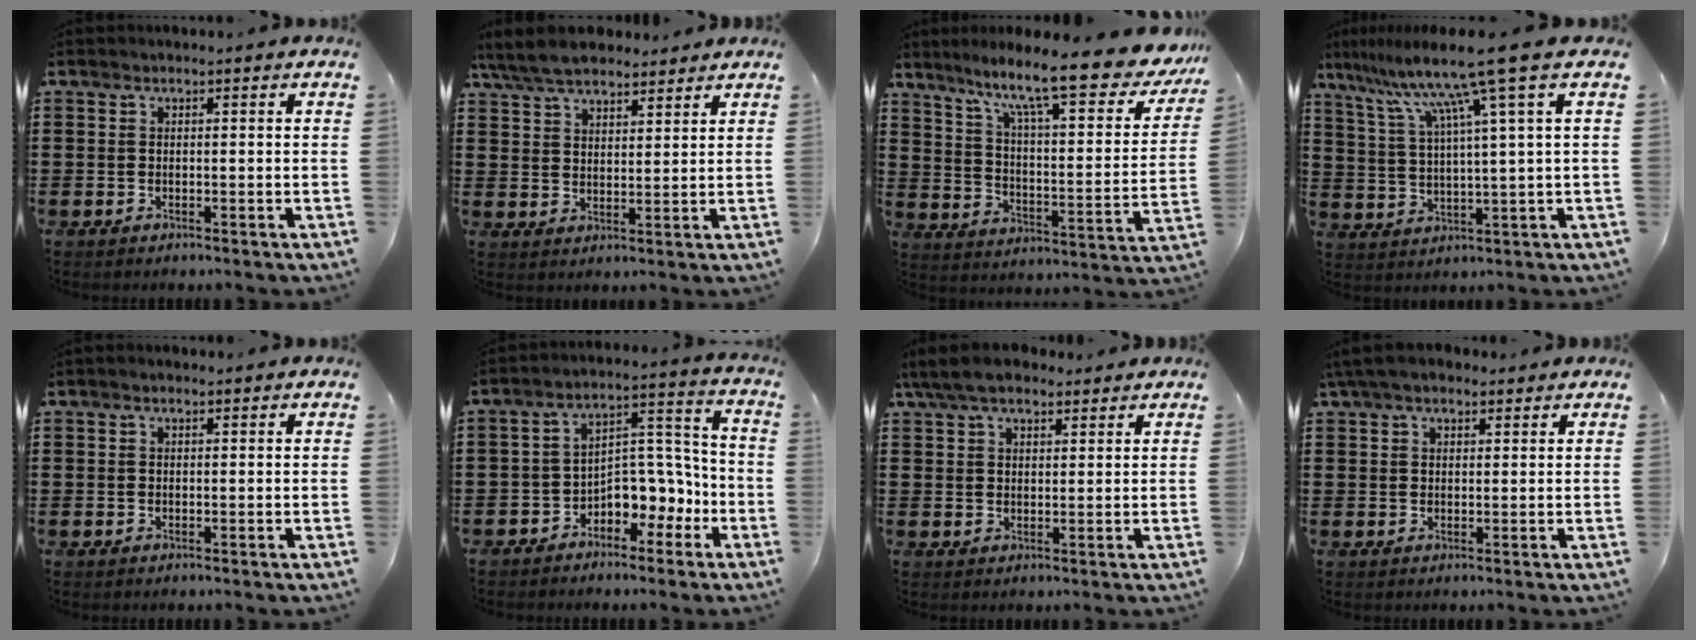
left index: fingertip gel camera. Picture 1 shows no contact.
{"total": 6.5, "force": [5.7, 2.2, 2.2], "torque": [-0.063, -0.005, 0.107]}
{"total": 12.0, "force": [9.5, 0.7, 7.3], "torque": [-0.142, -0.071, 0.147]}
{"total": 11.3, "force": [6.7, -1.4, 9.0], "torque": [-0.196, -0.028, 0.101]}
{"total": 0.8, "force": [0.6, 0.2, 0.5], "torque": [-0.011, 0.003, 0.011]}
{"total": 5.7, "force": [-3.3, 3.7, 2.8], "torque": [-0.058, 0.000, -0.065]}
{"total": 6.1, "force": [4.9, 2.5, 2.7], "torque": [-0.069, 0.000, 0.091]}
{"total": 4.4, "force": [3.4, 1.6, 2.4], "torque": [-0.055, 0.005, 0.063]}